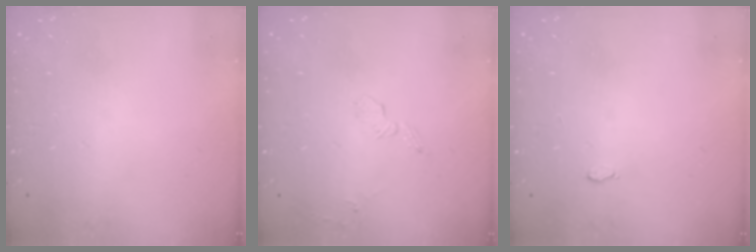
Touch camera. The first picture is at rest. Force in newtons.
{"total": 5.3, "press": 5.2, "slide": 1.2}
{"total": 2.8, "press": 2.8, "slide": 0.3}